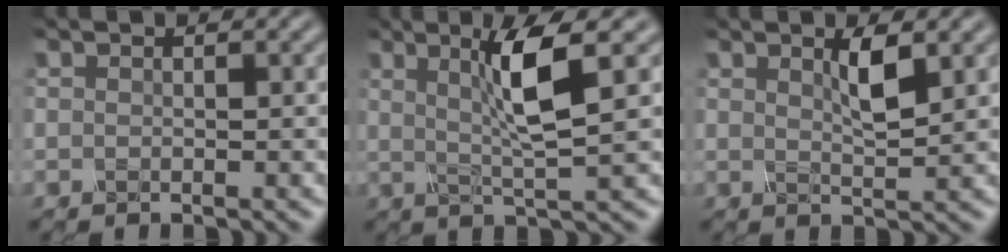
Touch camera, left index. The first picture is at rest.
{"total": 5.0, "force": [1.1, 0.4, 4.8], "torque": [-0.094, -0.003, 0.025]}
{"total": 2.4, "force": [1.0, 0.5, 2.1], "torque": [-0.037, -0.005, 0.017]}